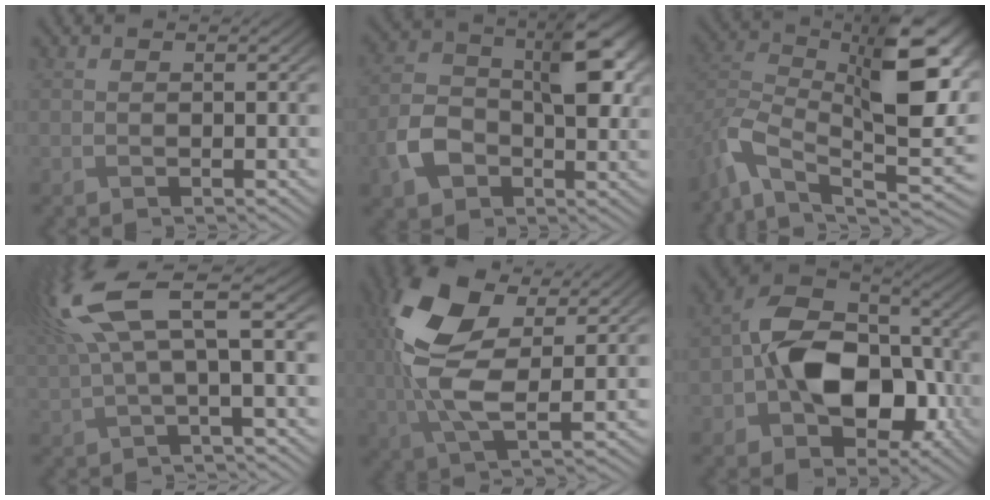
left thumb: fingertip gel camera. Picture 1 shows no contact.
{"total": 10.0, "force": [-1.8, 6.7, 7.2], "torque": [-0.147, 0.002, -0.036]}
{"total": 13.4, "force": [-1.3, 7.3, 11.1], "torque": [-0.210, -0.021, -0.025]}
{"total": 9.9, "force": [3.2, 2.4, 9.0], "torque": [-0.193, 0.026, 0.059]}
{"total": 13.1, "force": [3.3, 7.0, 10.6], "torque": [-0.256, 0.008, 0.062]}
{"total": 13.3, "force": [-2.9, 9.1, 9.2], "torque": [-0.156, 0.004, -0.063]}